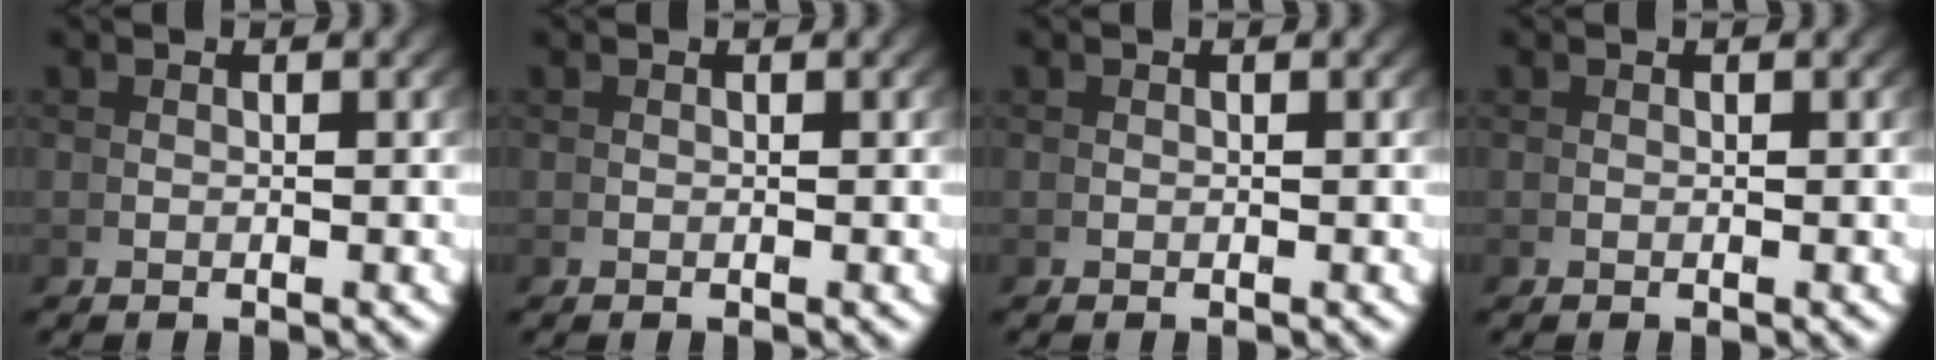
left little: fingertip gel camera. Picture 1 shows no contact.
{"total": 0.0}
{"total": 0.0}
{"total": 0.0}